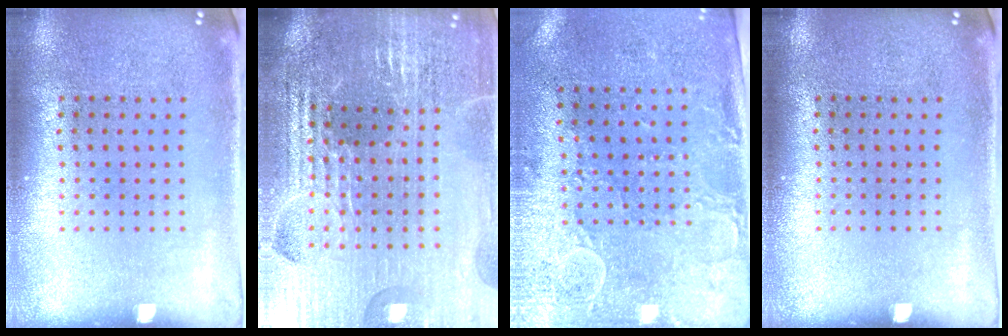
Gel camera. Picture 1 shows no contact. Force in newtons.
{"total": 4.9, "press": 4.6, "slide": 1.5}
{"total": 3.0, "press": 2.4, "slide": 1.7}
{"total": 0.0}